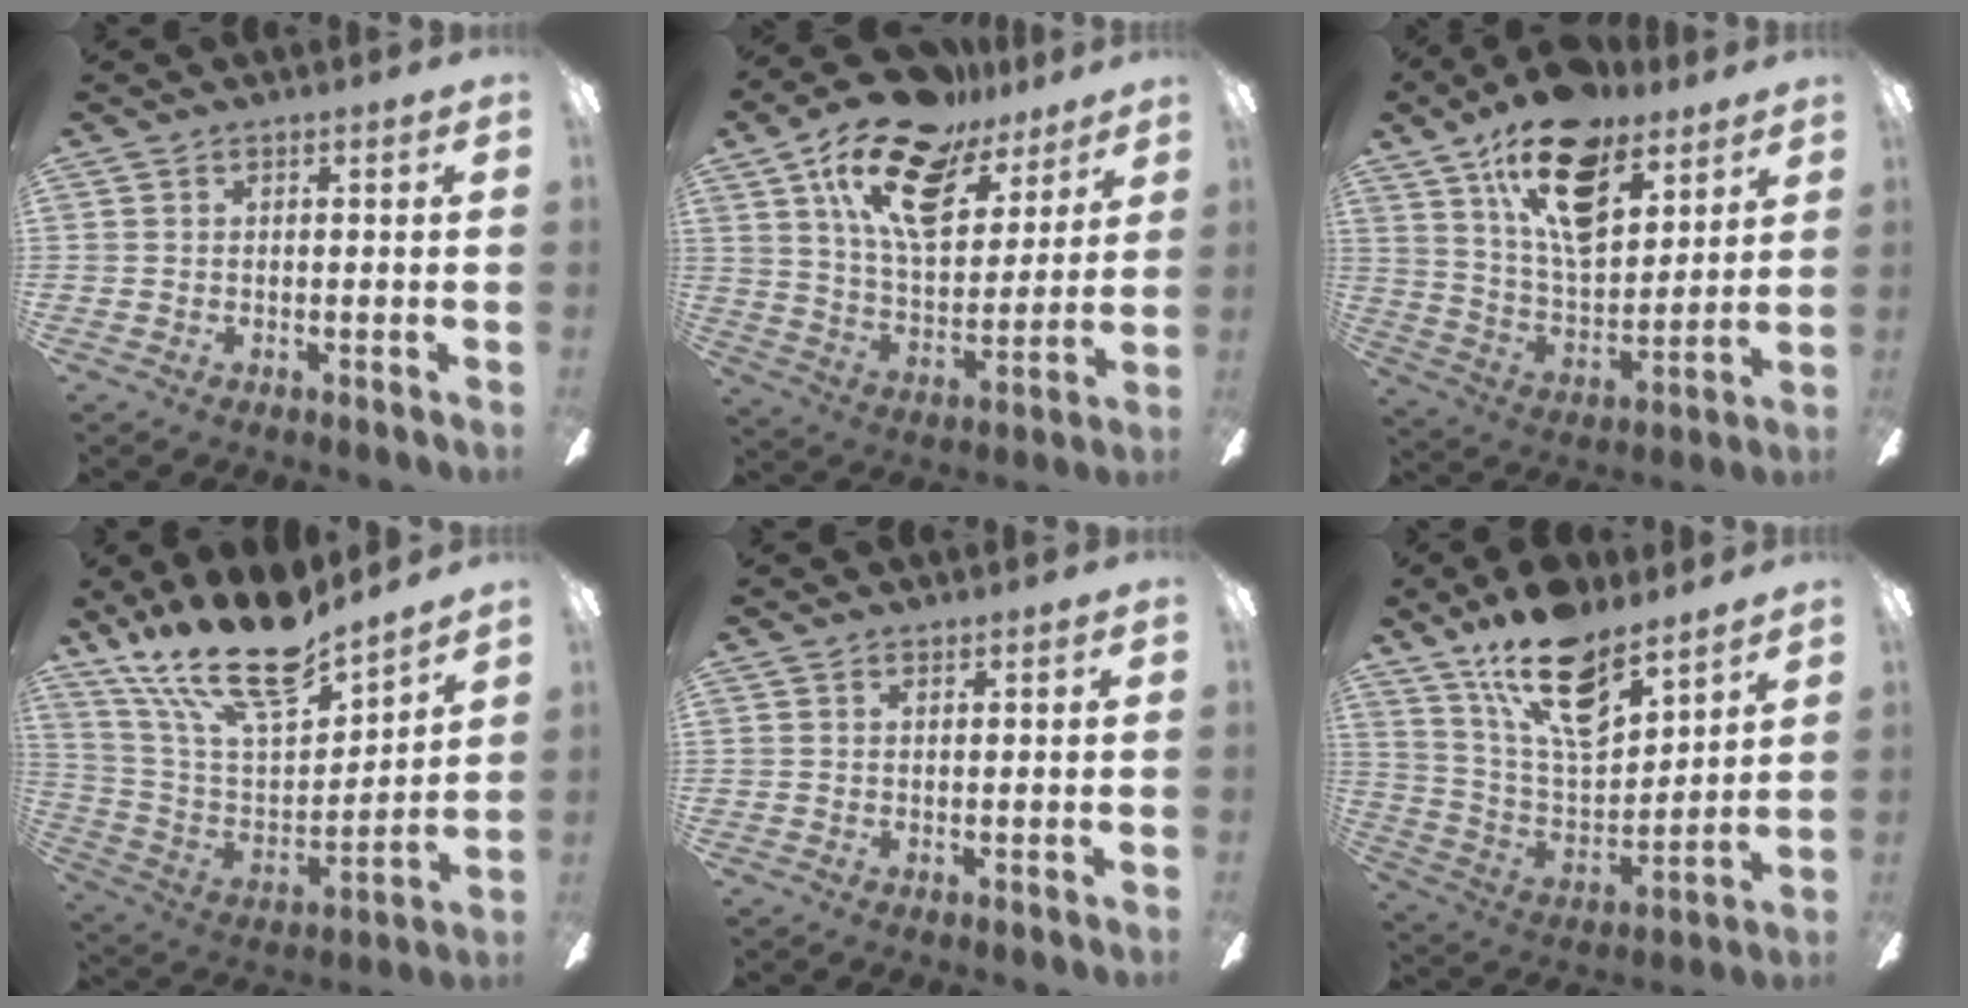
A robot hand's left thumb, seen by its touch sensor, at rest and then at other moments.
{"total": 20.9, "force": [12.1, 10.3, 13.5], "torque": [-0.236, -0.057, 0.209]}
{"total": 19.8, "force": [12.6, 9.7, 11.8], "torque": [-0.199, -0.063, 0.224]}
{"total": 21.4, "force": [16.8, 6.5, 11.5], "torque": [-0.231, -0.110, 0.292]}
{"total": 0.7, "force": [0.7, 0.2, 0.2], "torque": [-0.004, 0.000, 0.013]}
{"total": 19.6, "force": [13.2, 8.7, 11.4], "torque": [-0.197, -0.076, 0.235]}